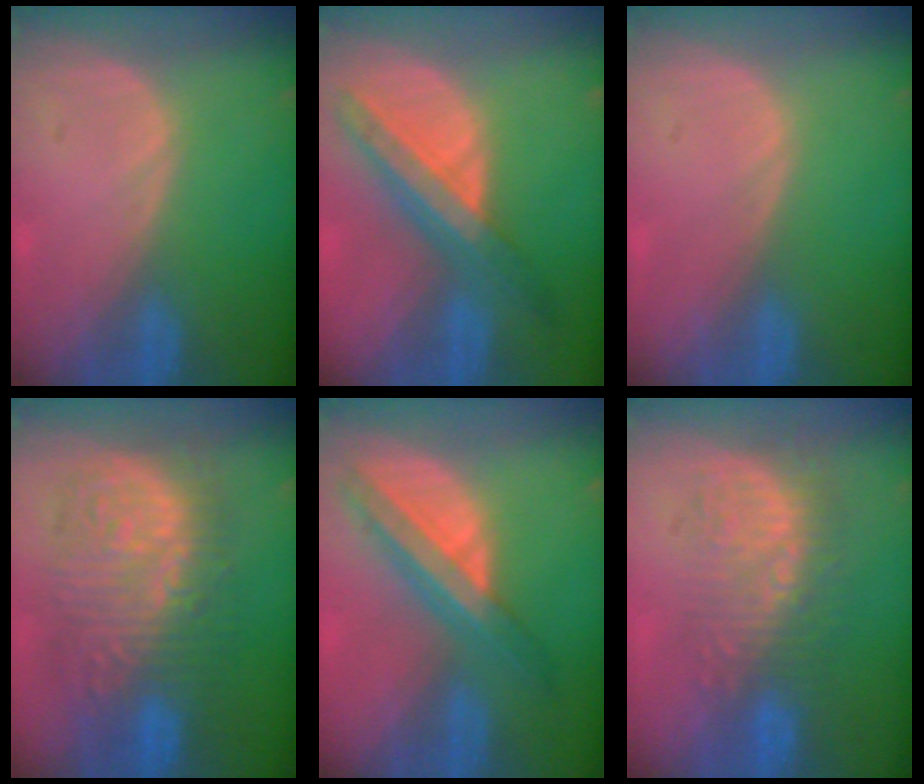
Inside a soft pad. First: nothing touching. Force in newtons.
{"total": 8.7, "press": 7.6, "slide": 4.2}
{"total": 0.0}
{"total": 13.3, "press": 13.2, "slide": 1.3}
{"total": 8.2, "press": 6.9, "slide": 4.4}
{"total": 9.1, "press": 8.5, "slide": 3.2}